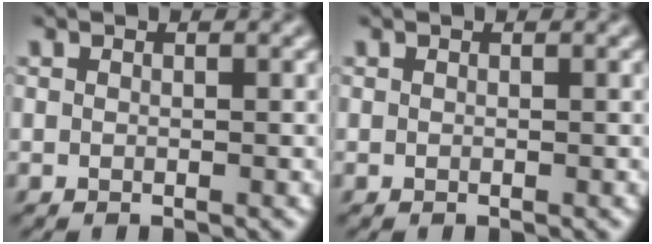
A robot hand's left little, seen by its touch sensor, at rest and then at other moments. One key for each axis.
{"total": 0.0}